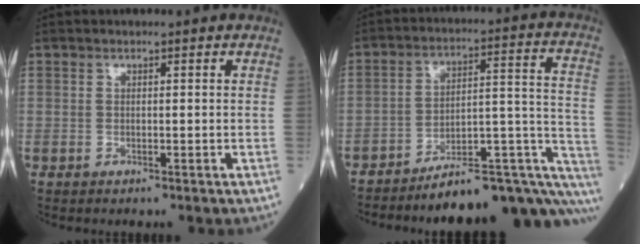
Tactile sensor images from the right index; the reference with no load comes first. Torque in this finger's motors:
{"motor_torque": [1.13, -1.01, 0.48, 0.07]}